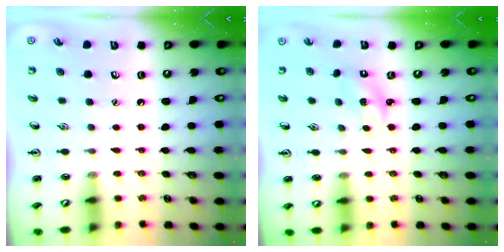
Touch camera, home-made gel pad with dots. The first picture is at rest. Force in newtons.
{"total": 2.3, "press": 2.2, "slide": 0.4}